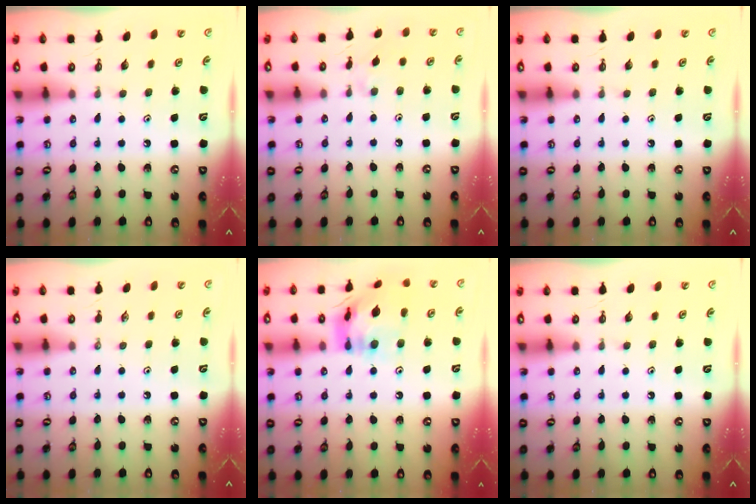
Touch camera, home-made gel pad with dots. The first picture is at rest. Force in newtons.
{"total": 1.9, "press": 1.8, "slide": 0.6}
{"total": 0.0}
{"total": 0.0}
{"total": 15.9, "press": 15.8, "slide": 1.6}
{"total": 0.0}